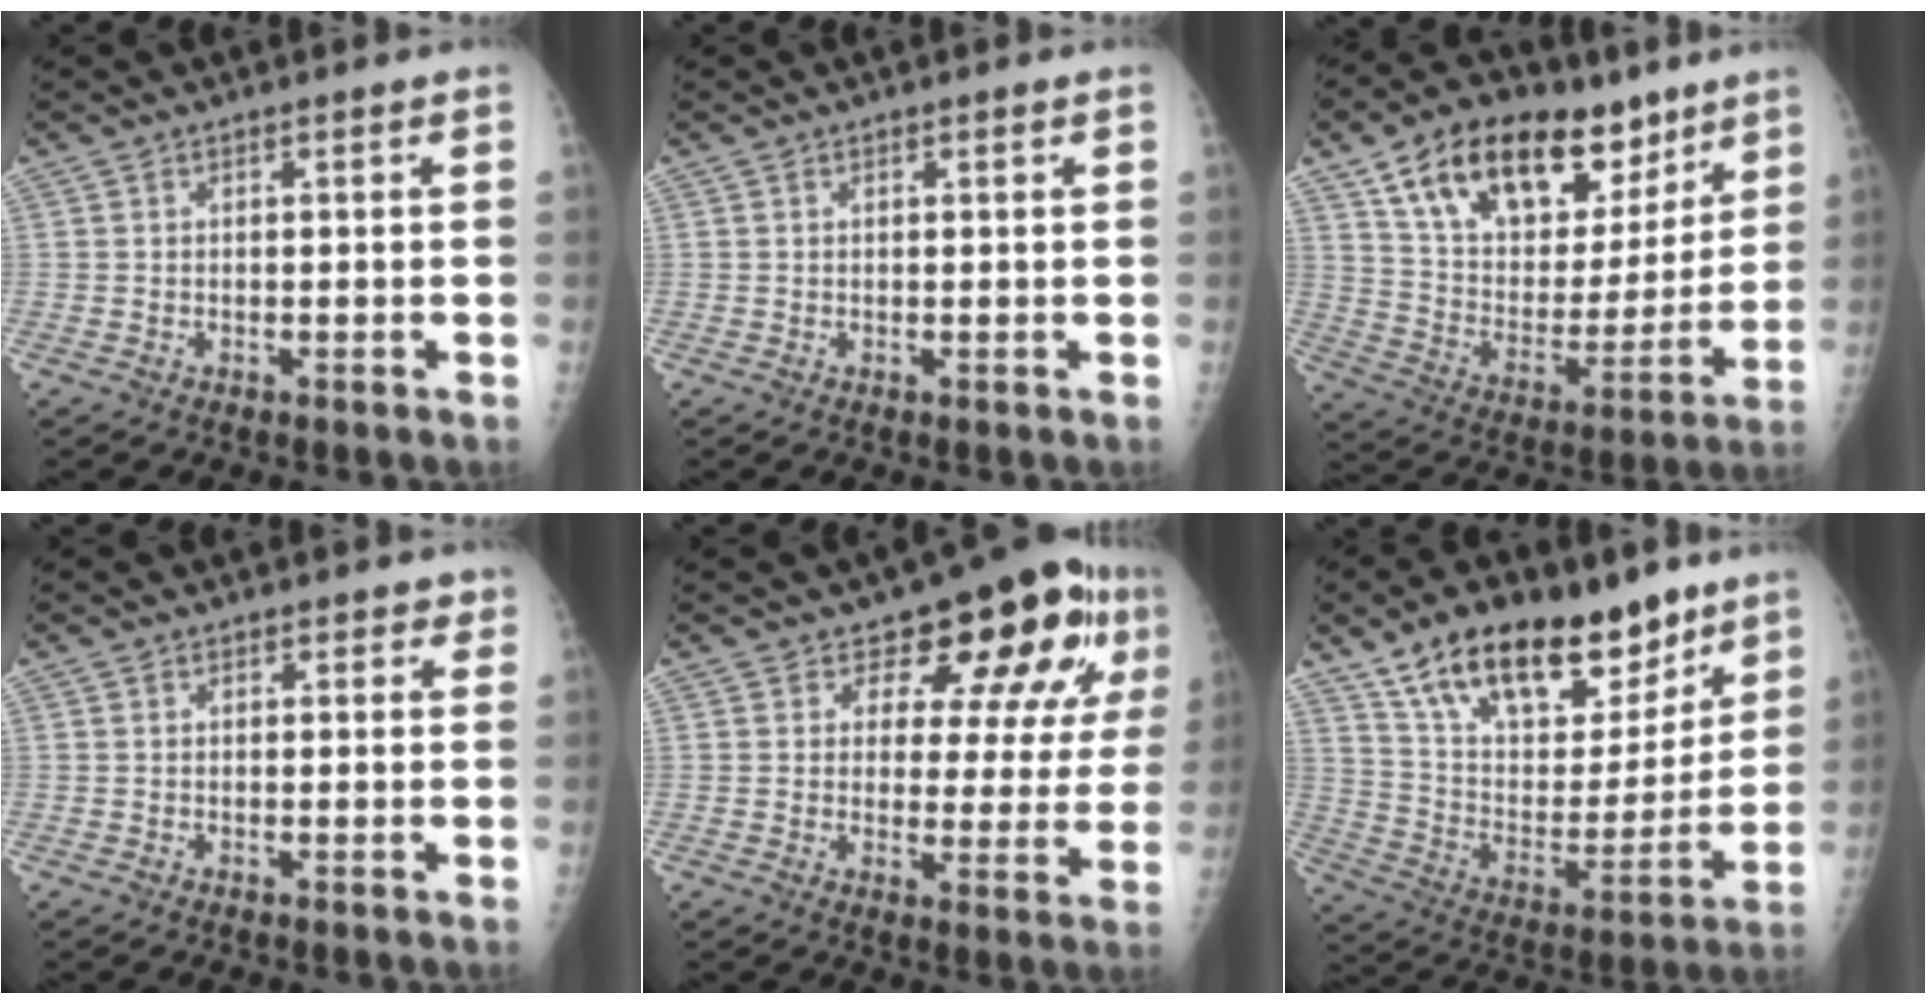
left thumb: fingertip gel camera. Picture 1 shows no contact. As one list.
[{"total": 0.6, "force": [0.3, 0.2, 0.4], "torque": [-0.004, 0.000, 0.005]}, {"total": 25.4, "force": [14.9, 13.9, 15.1], "torque": [-0.206, -0.031, 0.255]}, {"total": 1.6, "force": [1.0, 1.1, 0.4], "torque": [0.018, -0.003, 0.005]}, {"total": 14.5, "force": [7.8, 7.5, 9.7], "torque": [-0.075, -0.035, 0.093]}, {"total": 25.0, "force": [16.5, 12.2, 14.3], "torque": [-0.188, -0.053, 0.276]}]